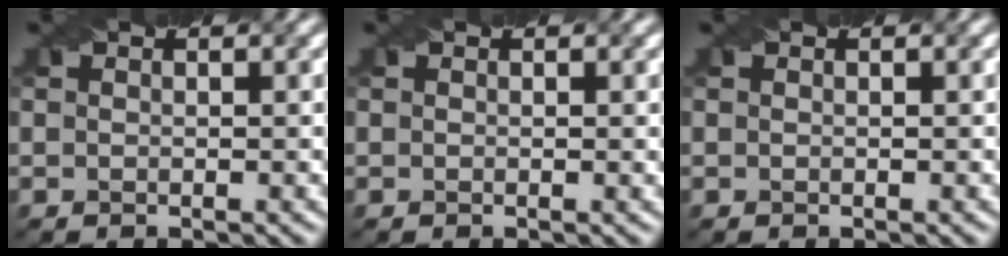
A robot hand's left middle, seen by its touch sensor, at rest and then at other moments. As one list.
[{"total": 0.6, "force": [0.2, 0.0, 0.6], "torque": [-0.006, 0.001, 0.003]}, {"total": 0.0}]